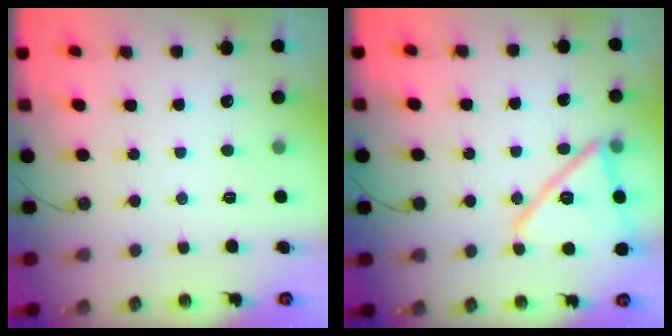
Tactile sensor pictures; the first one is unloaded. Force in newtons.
{"total": 18.3, "press": 18.2, "slide": 1.9}